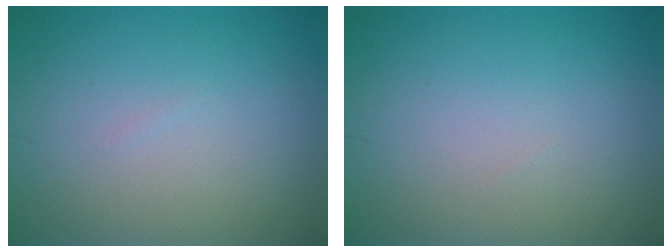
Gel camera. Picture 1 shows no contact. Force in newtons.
{"total": 0.0}